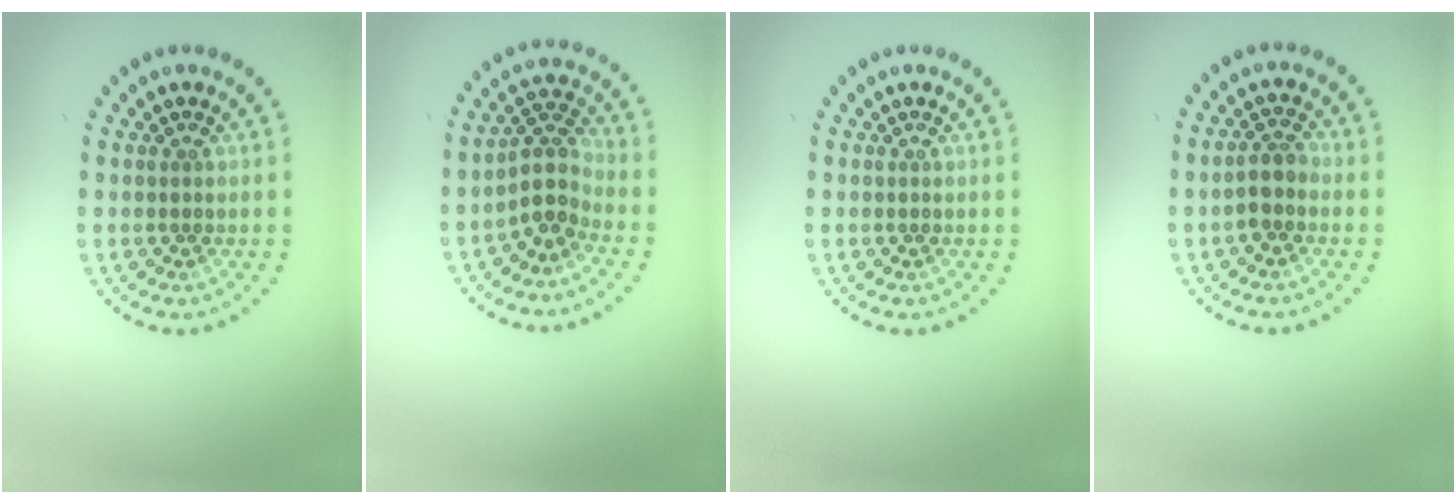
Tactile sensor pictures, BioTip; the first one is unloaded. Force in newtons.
{"total": 3.0, "press": 2.2, "slide": 2.0}
{"total": 0.0}
{"total": 2.0, "press": 1.7, "slide": 1.0}